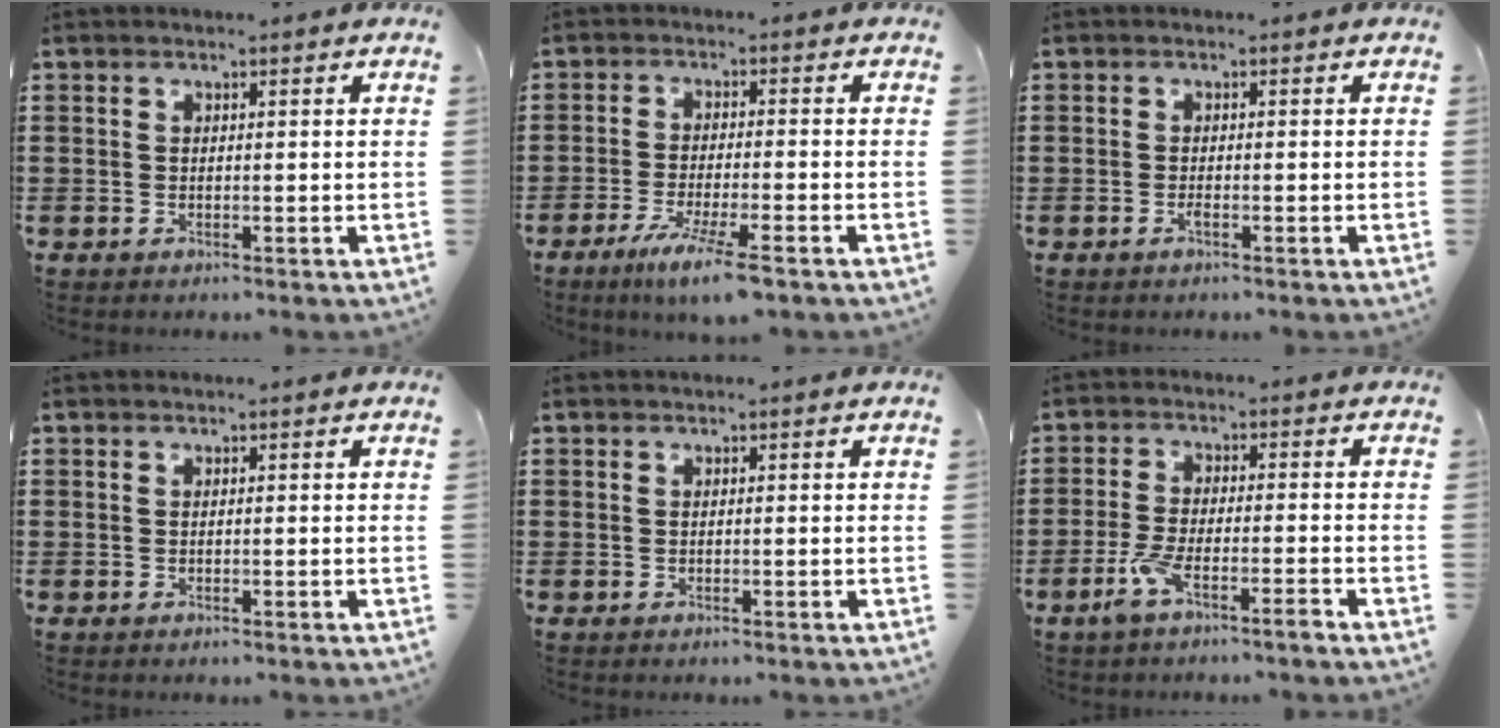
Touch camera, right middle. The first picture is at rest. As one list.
[{"total": 6.8, "force": [-4.6, 0.1, 5.0], "torque": [-0.091, -0.018, -0.080]}, {"total": 0.8, "force": [-0.5, 0.0, 0.7], "torque": [-0.015, -0.003, -0.008]}, {"total": 0.0}, {"total": 0.0}, {"total": 5.1, "force": [-3.4, 0.5, 3.7], "torque": [-0.088, -0.011, -0.065]}]